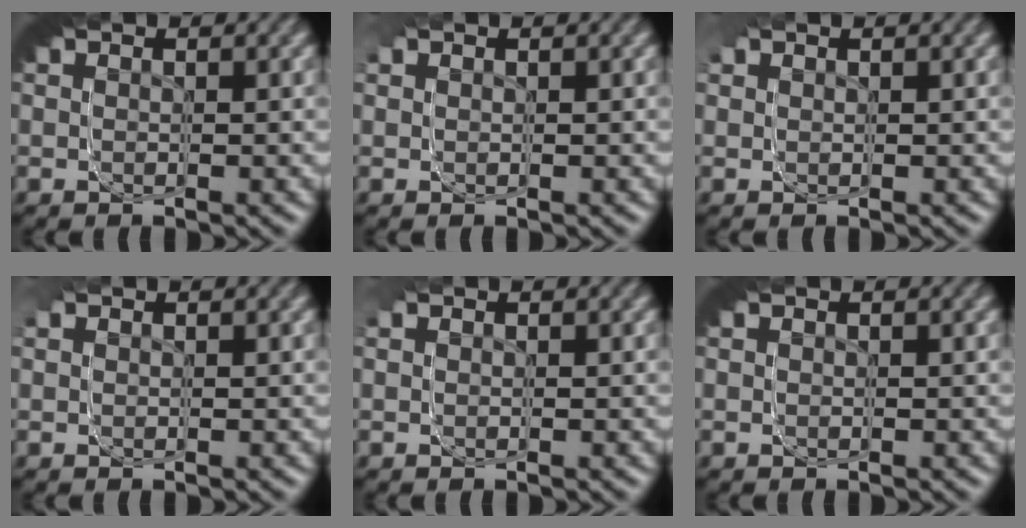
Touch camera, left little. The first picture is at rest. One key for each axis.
{"total": 0.8, "fx": 0.7, "fy": 0.3, "fz": -0.3, "tx": -0.003, "ty": -0.001, "tz": 0.012}
{"total": 1.1, "fx": 0.9, "fy": 0.7, "fz": -0.2, "tx": -0.007, "ty": 0.000, "tz": 0.014}
{"total": 0.8, "fx": 0.6, "fy": 0.0, "fz": -0.5, "tx": 0.002, "ty": -0.001, "tz": 0.011}
{"total": 0.7, "fx": 0.5, "fy": -0.3, "fz": -0.4, "tx": 0.006, "ty": 0.000, "tz": 0.008}
{"total": 0.0}